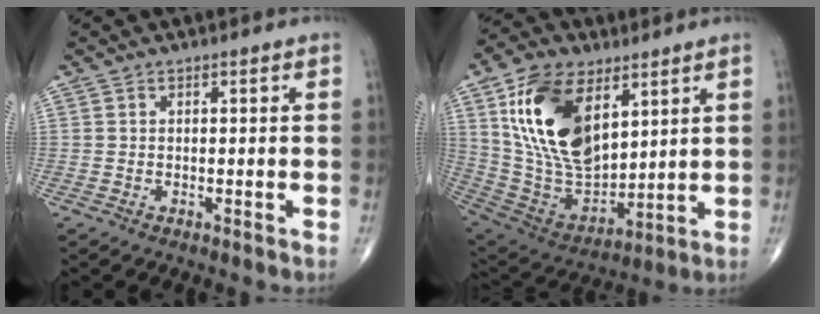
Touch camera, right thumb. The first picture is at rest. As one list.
[{"total": 22.2, "force": [8.4, 12.5, 16.4], "torque": [-0.284, -0.037, 0.166]}]